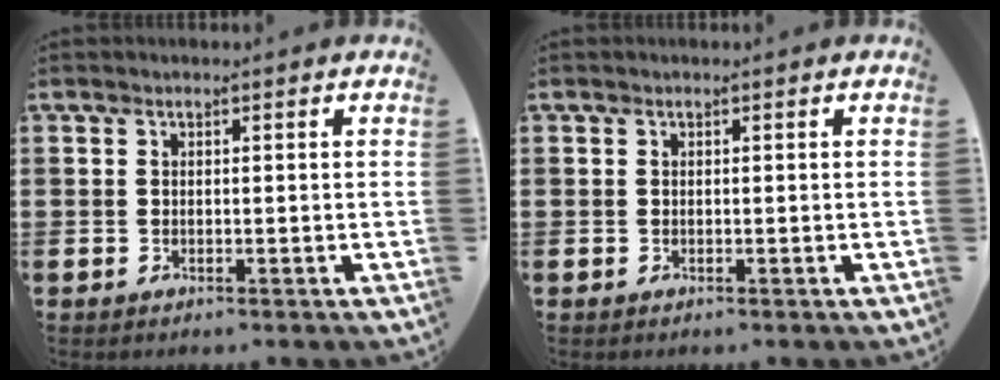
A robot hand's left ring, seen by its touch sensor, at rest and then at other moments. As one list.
[{"total": 0.0}]